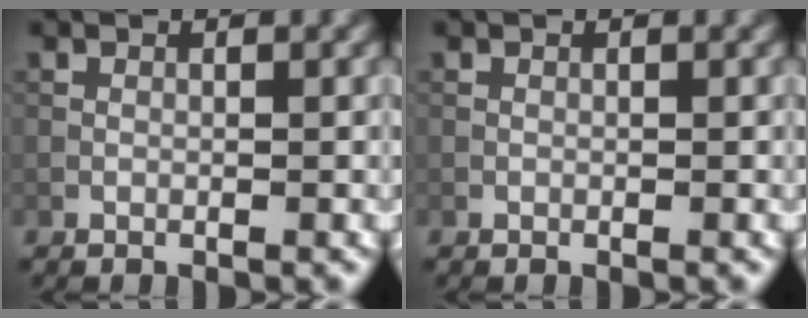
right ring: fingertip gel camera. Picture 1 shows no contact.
{"total": 0.0}